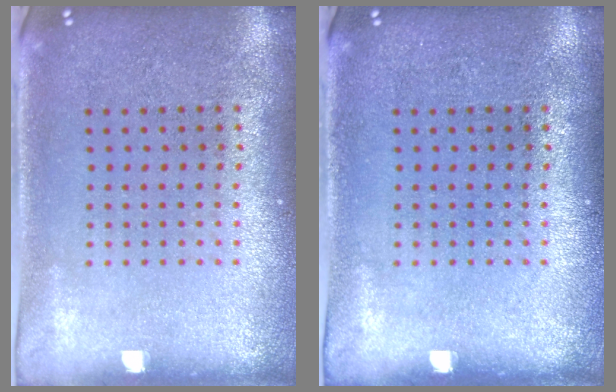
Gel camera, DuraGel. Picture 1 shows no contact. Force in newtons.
{"total": 0.0}